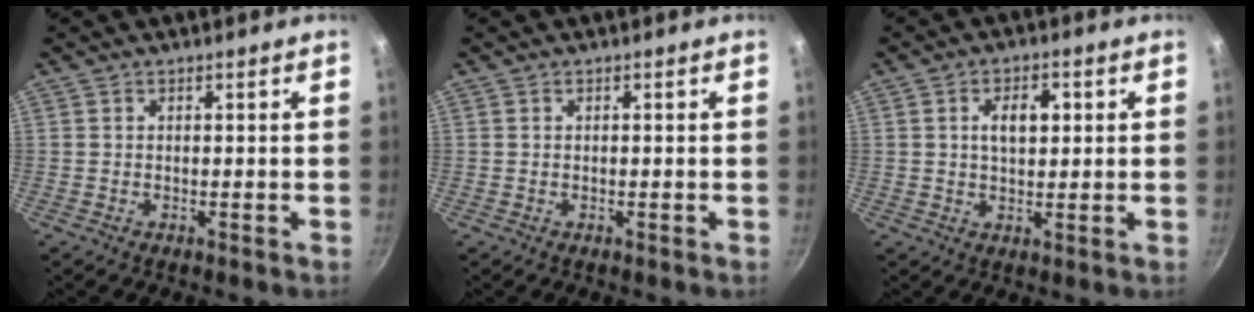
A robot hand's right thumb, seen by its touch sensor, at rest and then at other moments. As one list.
[{"total": 0.0}, {"total": 5.8, "force": [1.3, 3.3, 4.6], "torque": [-0.065, 0.003, 0.020]}]